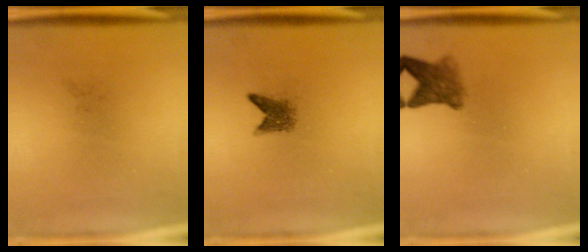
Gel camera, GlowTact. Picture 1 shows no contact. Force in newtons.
{"total": 2.3}
{"total": 3.8}